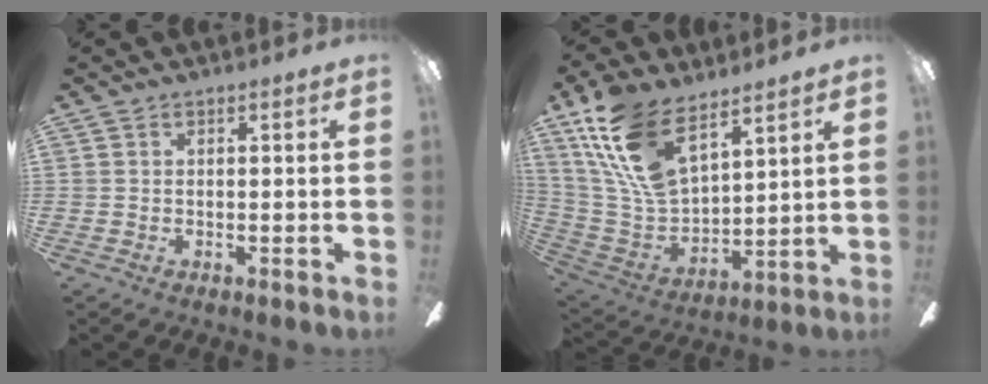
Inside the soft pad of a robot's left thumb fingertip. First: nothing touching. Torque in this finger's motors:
{"motor_torque": [2.19, 1.98, 1.86, -0.91, 0.60]}